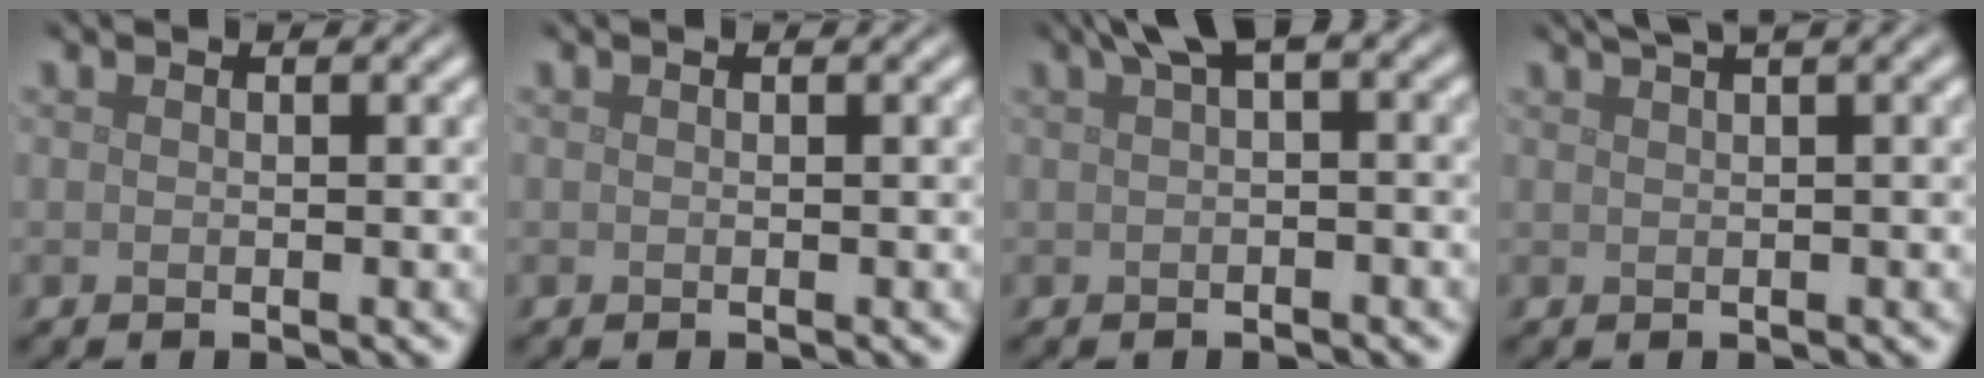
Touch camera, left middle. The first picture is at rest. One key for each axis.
{"total": 0.0}
{"total": 3.3, "fx": 1.2, "fy": 0.8, "fz": 2.9, "tx": -0.041, "ty": 0.012, "tz": 0.016}
{"total": 4.9, "fx": 2.8, "fy": 1.8, "fz": 3.6, "tx": -0.031, "ty": 0.029, "tz": 0.020}